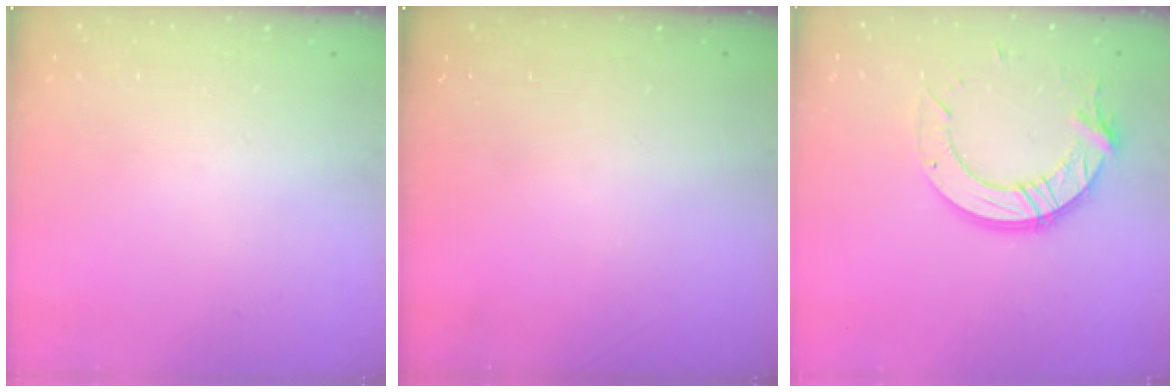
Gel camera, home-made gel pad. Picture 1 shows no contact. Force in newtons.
{"total": 0.0}
{"total": 12.1, "press": 12.0, "slide": 0.6}